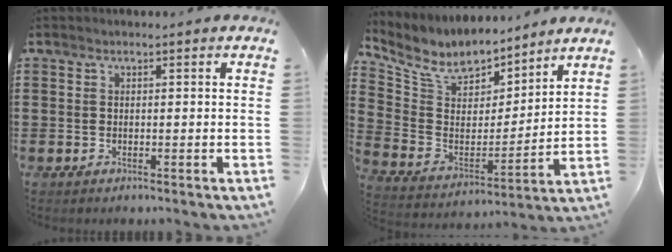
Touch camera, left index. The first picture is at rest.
{"total": 8.0, "force": [6.6, 3.9, 2.3], "torque": [-0.089, -0.039, 0.118]}